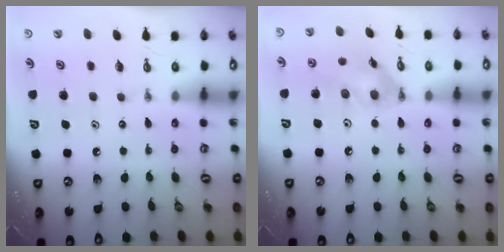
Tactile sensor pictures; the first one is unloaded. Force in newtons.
{"total": 11.6, "press": 11.4, "slide": 1.9}